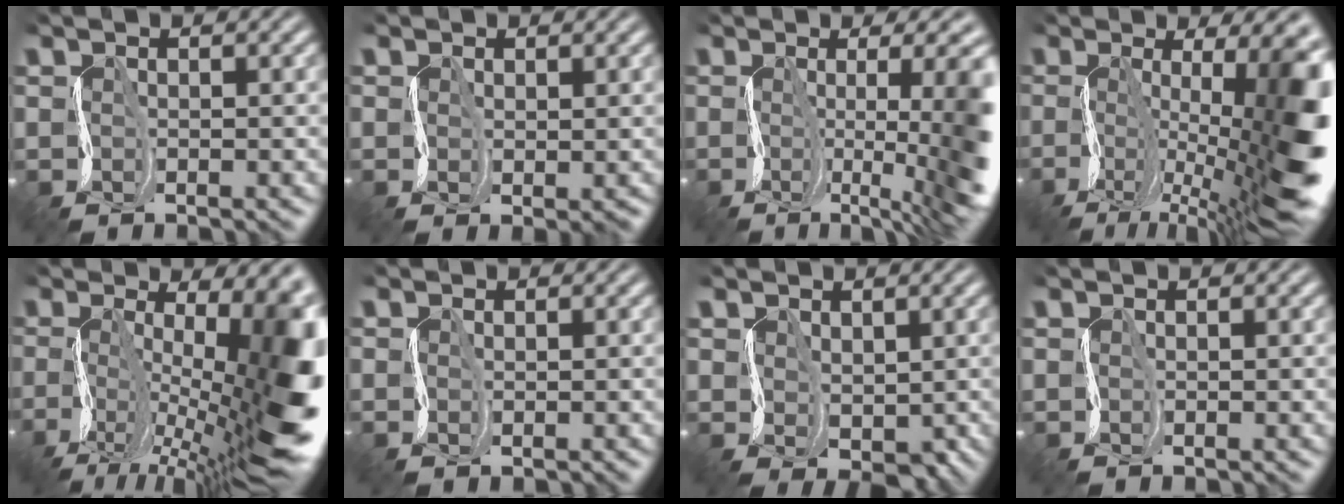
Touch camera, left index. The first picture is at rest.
{"total": 1.0, "force": [-0.1, 0.8, 0.5], "torque": [-0.012, 0.001, -0.005]}
{"total": 9.8, "force": [-0.7, 3.0, 9.3], "torque": [-0.108, 0.008, -0.008]}
{"total": 13.7, "force": [-2.2, 5.4, 12.4], "torque": [-0.178, 0.001, -0.041]}
{"total": 15.4, "force": [-2.4, 6.4, 13.8], "torque": [-0.204, -0.006, -0.038]}
{"total": 0.8, "force": [-0.3, 0.0, -0.7], "torque": [0.006, 0.002, -0.008]}
{"total": 2.2, "force": [0.1, 2.0, 0.8], "torque": [-0.026, -0.001, -0.001]}
{"total": 0.0}